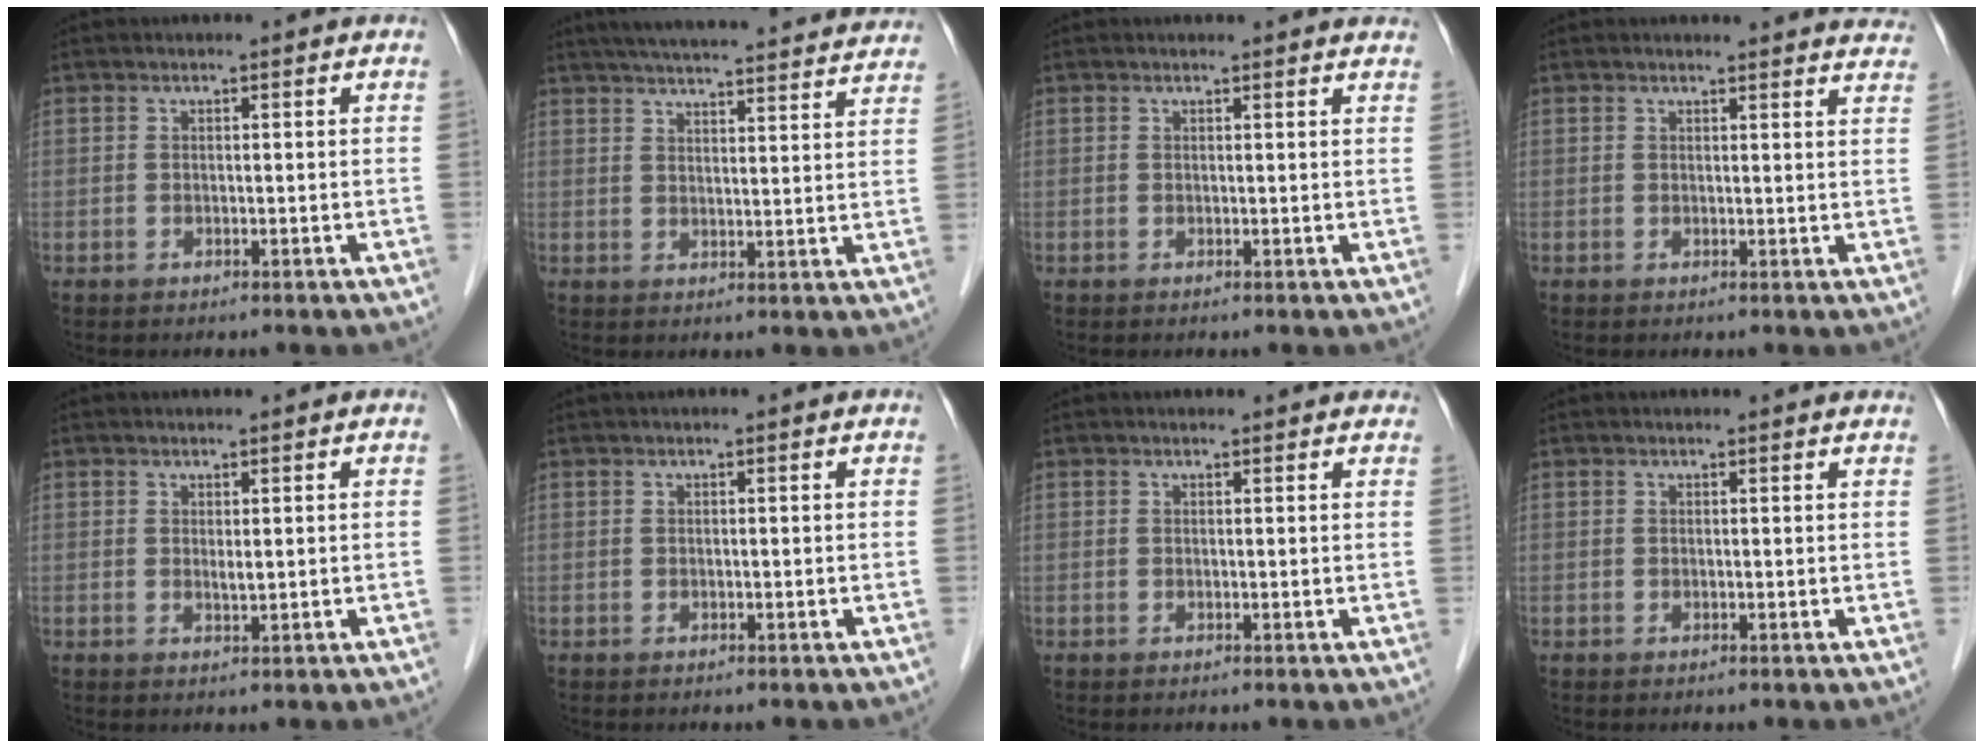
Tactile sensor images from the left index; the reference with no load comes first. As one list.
[{"total": 25.2, "force": [23.3, 2.4, 9.4], "torque": [-0.147, 0.001, 0.295]}, {"total": 3.8, "force": [3.7, 0.4, 0.7], "torque": [-0.014, 0.007, 0.029]}, {"total": 7.3, "force": [7.1, 1.2, 1.4], "torque": [-0.001, 0.004, 0.056]}, {"total": 1.1, "force": [0.5, 0.2, 0.9], "torque": [-0.021, -0.005, 0.010]}, {"total": 0.7, "force": [0.6, -0.1, 0.3], "torque": [-0.004, 0.013, 0.014]}, {"total": 3.6, "force": [3.4, 1.0, 0.9], "torque": [-0.011, 0.012, 0.030]}, {"total": 2.7, "force": [2.7, 0.2, 0.4], "torque": [-0.013, 0.006, 0.020]}]